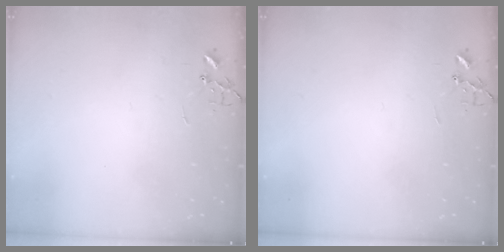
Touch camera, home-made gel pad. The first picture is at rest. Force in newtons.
{"total": 0.0}